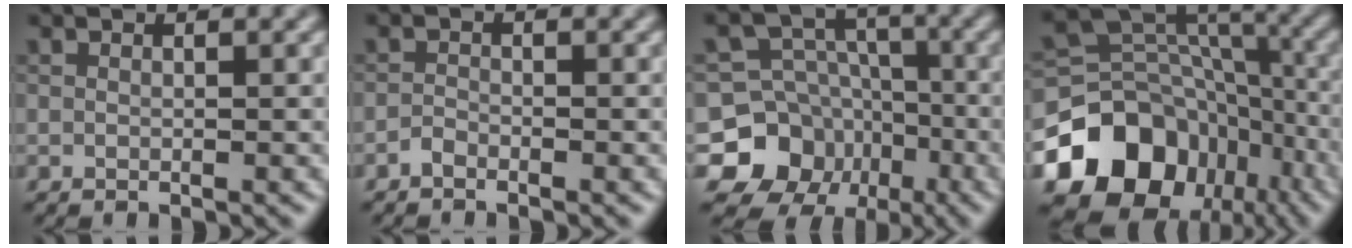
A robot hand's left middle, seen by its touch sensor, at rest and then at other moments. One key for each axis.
{"total": 0.7, "fx": -0.6, "fy": 0.2, "fz": 0.3, "tx": -0.005, "ty": 0.001, "tz": -0.015}
{"total": 11.4, "fx": -5.5, "fy": 9.6, "fz": 2.7, "tx": -0.048, "ty": -0.012, "tz": -0.118}
{"total": 16.5, "fx": -8.4, "fy": 12.6, "fz": 6.6, "tx": -0.143, "ty": -0.011, "tz": -0.127}